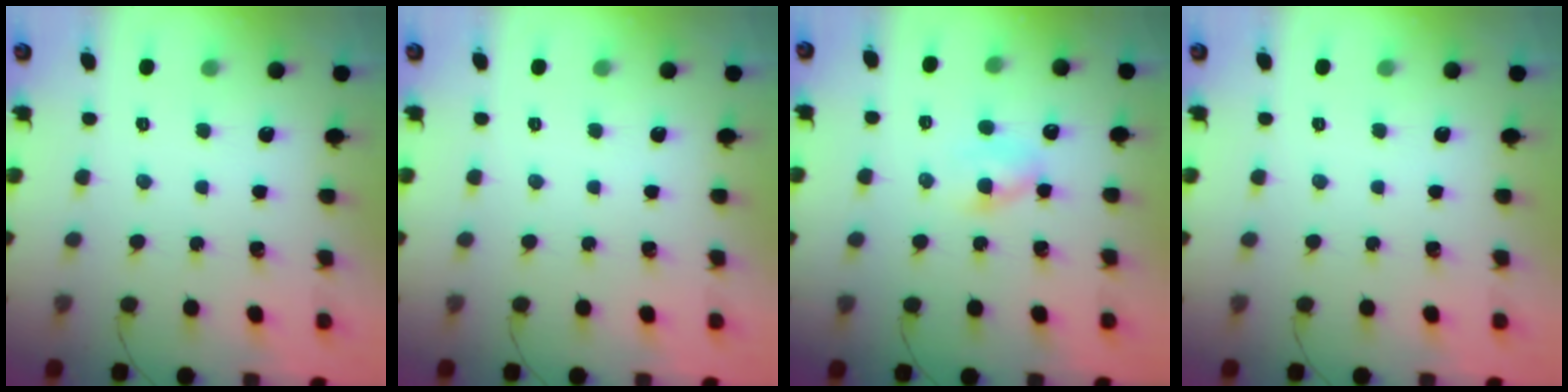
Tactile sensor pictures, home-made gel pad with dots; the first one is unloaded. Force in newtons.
{"total": 0.0}
{"total": 3.4, "press": 3.2, "slide": 1.2}
{"total": 0.0}